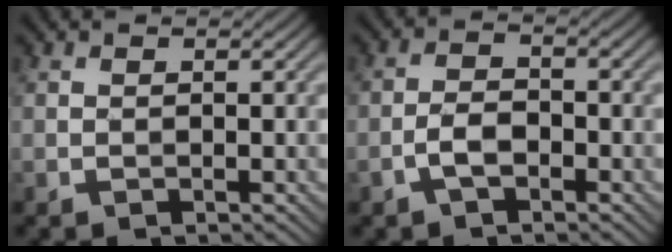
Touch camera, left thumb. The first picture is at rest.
{"total": 3.2, "force": [-1.8, 1.6, 2.2], "torque": [-0.047, 0.005, -0.039]}